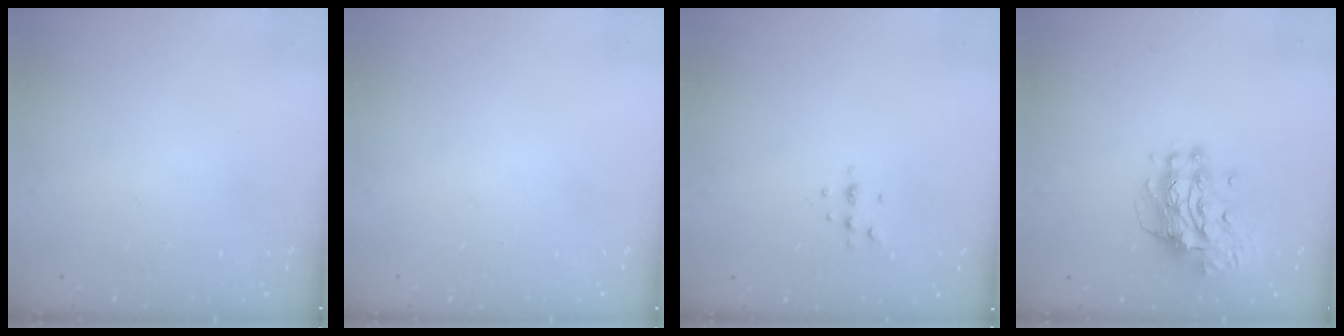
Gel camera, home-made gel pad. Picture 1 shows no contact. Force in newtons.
{"total": 0.0}
{"total": 3.8, "press": 3.8, "slide": 0.7}
{"total": 12.0, "press": 11.9, "slide": 1.7}